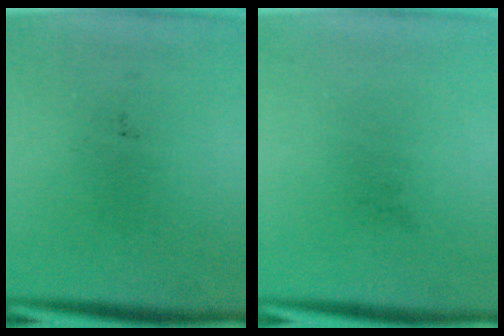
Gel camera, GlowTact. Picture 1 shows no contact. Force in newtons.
{"total": 0.0}